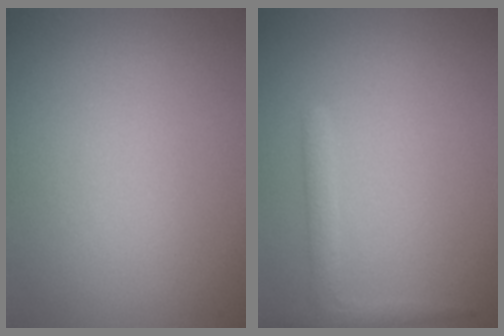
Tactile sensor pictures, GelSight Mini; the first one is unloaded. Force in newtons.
{"total": 1.5, "press": 1.5, "slide": 0.1}